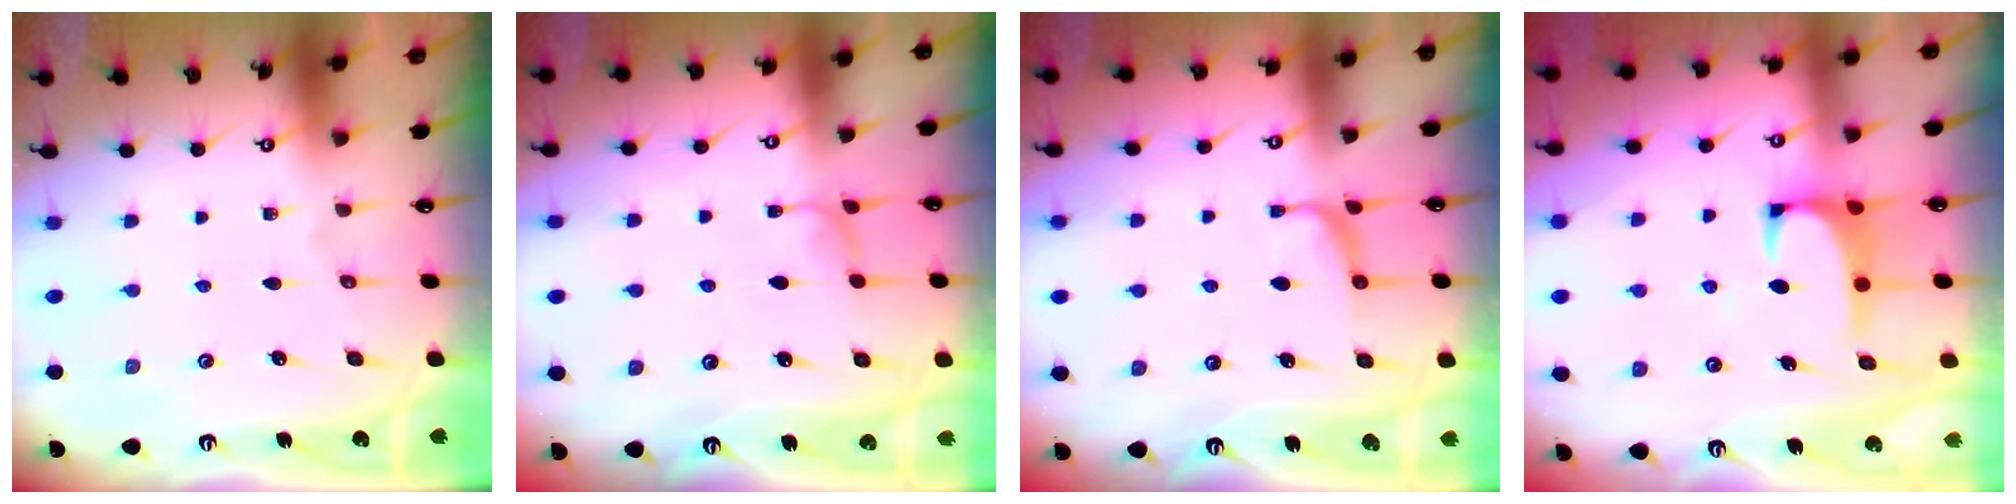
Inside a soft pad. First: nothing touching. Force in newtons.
{"total": 2.2, "press": 2.2, "slide": 0.4}
{"total": 1.8, "press": 1.6, "slide": 0.7}
{"total": 1.3, "press": 1.2, "slide": 0.5}